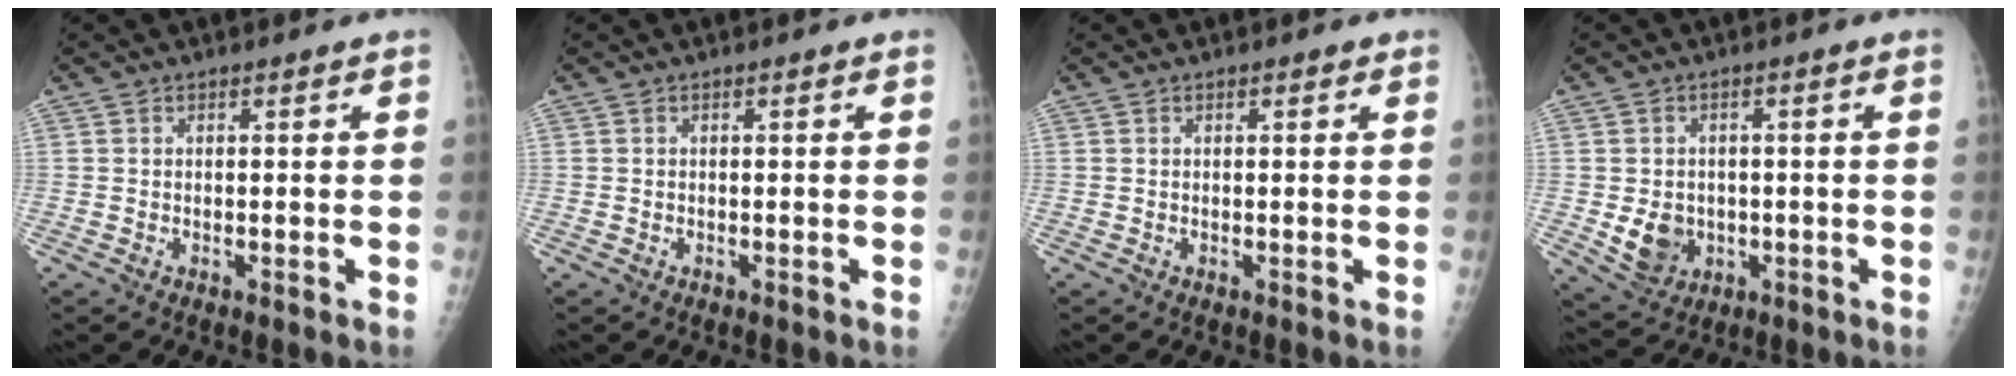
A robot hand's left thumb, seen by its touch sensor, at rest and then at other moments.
{"total": 0.0}
{"total": 0.8, "force": [0.4, 0.3, 0.6], "torque": [-0.008, 0.000, 0.003]}
{"total": 6.2, "force": [-1.0, 5.3, 3.0], "torque": [-0.029, 0.002, -0.001]}